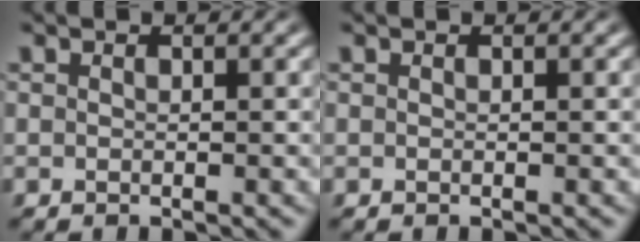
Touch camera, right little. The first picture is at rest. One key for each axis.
{"total": 0.0}